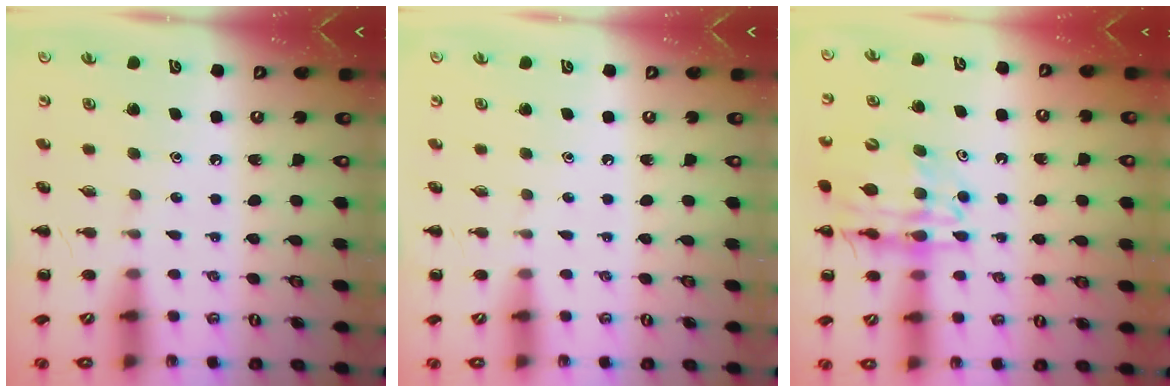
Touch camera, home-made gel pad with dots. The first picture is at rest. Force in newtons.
{"total": 0.0}
{"total": 16.8, "press": 16.3, "slide": 3.9}